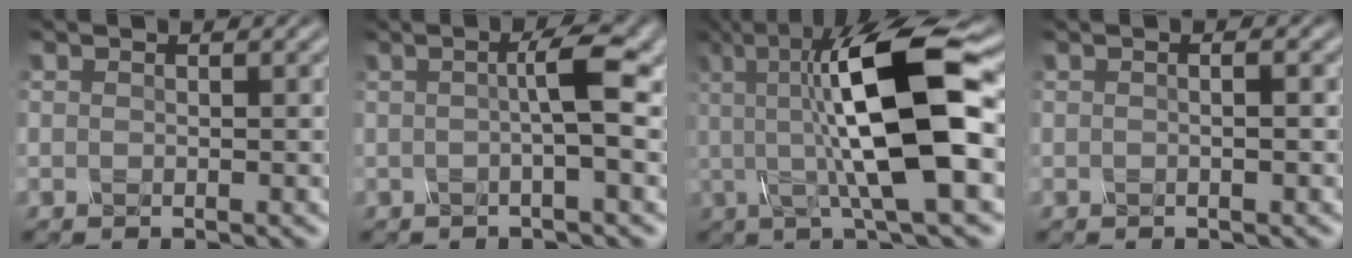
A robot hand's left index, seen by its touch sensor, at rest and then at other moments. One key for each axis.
{"total": 3.6, "fx": 0.3, "fy": 0.5, "fz": 3.5, "tx": -0.057, "ty": 0.003, "tz": -0.002}
{"total": 11.8, "fx": 1.2, "fy": 2.9, "fz": 11.4, "tx": -0.183, "ty": 0.006, "tz": 0.019}
{"total": 1.8, "fx": 0.4, "fy": 0.8, "fz": 1.6, "tx": -0.004, "ty": -0.001, "tz": -0.009}